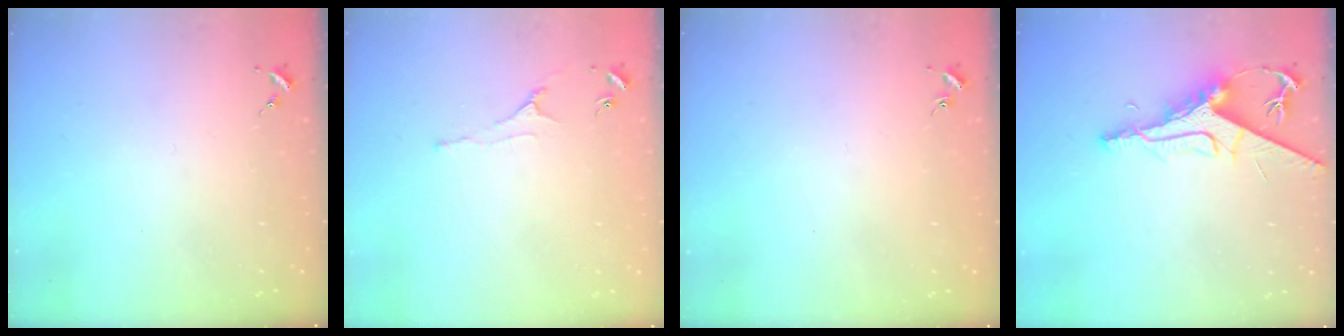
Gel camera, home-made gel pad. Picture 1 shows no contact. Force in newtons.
{"total": 3.0, "press": 2.9, "slide": 0.6}
{"total": 0.8, "press": 0.8, "slide": 0.2}
{"total": 10.1, "press": 10.1, "slide": 1.1}